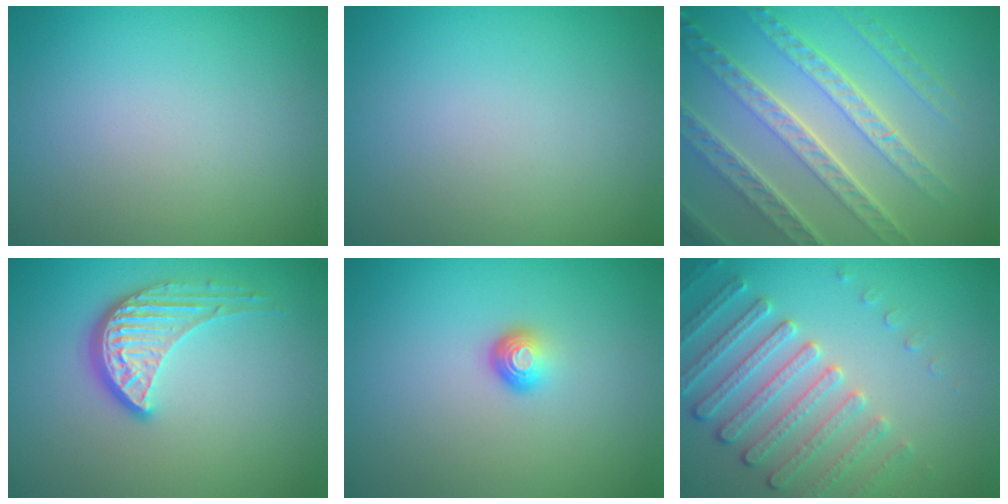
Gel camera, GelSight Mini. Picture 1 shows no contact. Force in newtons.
{"total": 0.0}
{"total": 7.6, "press": 5.3, "slide": 5.5}
{"total": 3.9, "press": 3.0, "slide": 2.5}
{"total": 1.6, "press": 1.0, "slide": 1.2}
{"total": 4.3, "press": 4.1, "slide": 1.3}